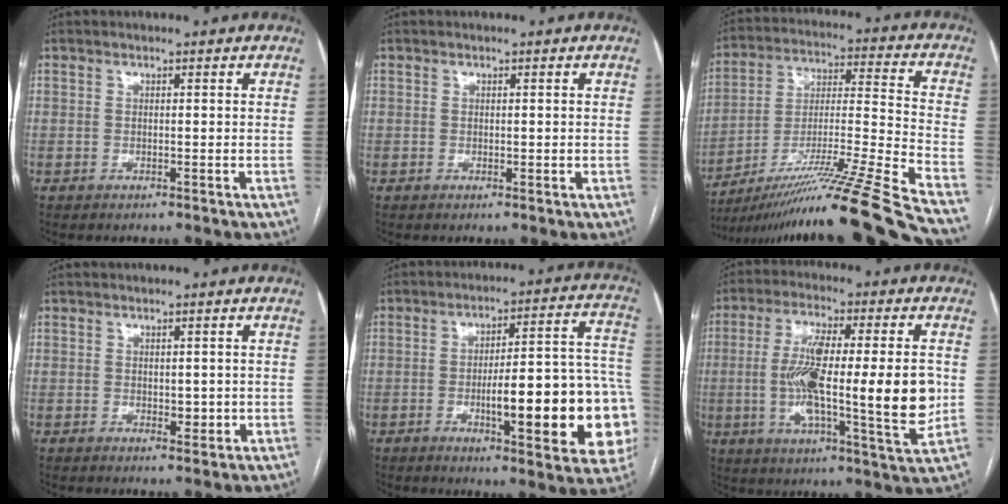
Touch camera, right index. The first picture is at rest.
{"total": 0.8, "force": [0.0, 0.6, 0.6], "torque": [-0.007, 0.001, 0.002]}
{"total": 26.1, "force": [-21.4, -3.2, 14.6], "torque": [-0.190, -0.031, -0.353]}
{"total": 2.6, "force": [-0.1, 1.5, 2.1], "torque": [-0.025, -0.002, 0.004]}
{"total": 22.2, "force": [-5.0, 4.2, 21.2], "torque": [-0.201, 0.026, -0.054]}
{"total": 19.9, "force": [-0.8, 3.2, 19.6], "torque": [-0.311, -0.002, -0.012]}